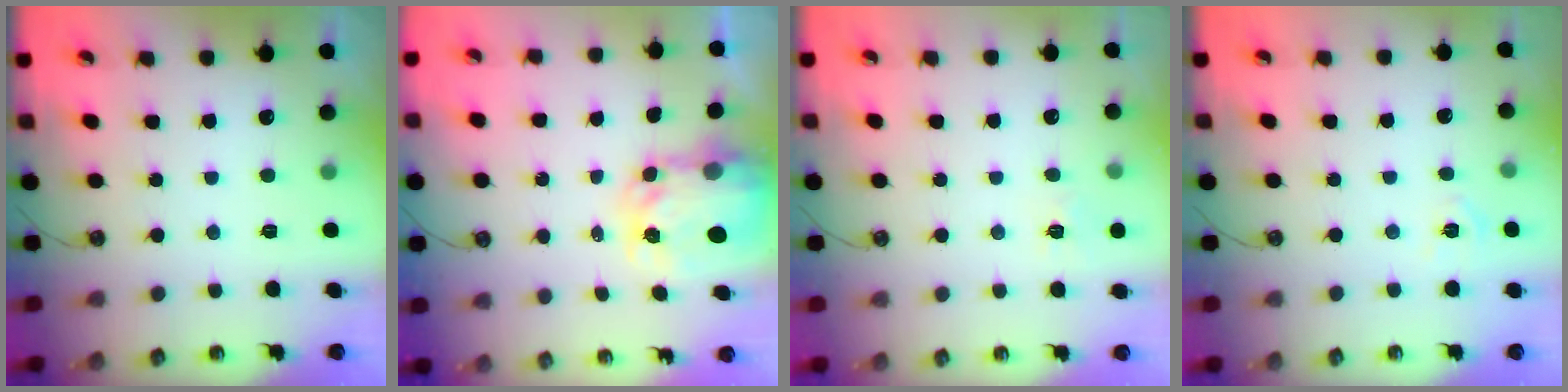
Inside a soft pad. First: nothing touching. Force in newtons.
{"total": 6.1, "press": 6.1, "slide": 0.5}
{"total": 6.5, "press": 6.5, "slide": 0.6}
{"total": 4.8, "press": 4.7, "slide": 0.6}